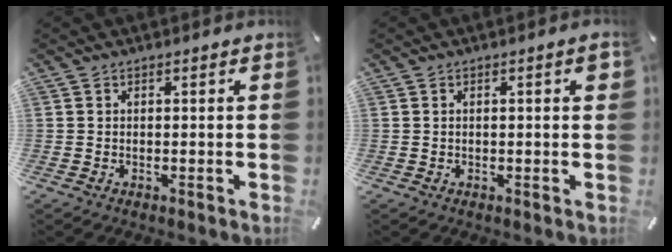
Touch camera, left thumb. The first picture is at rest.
{"total": 2.3, "force": [0.3, 0.5, 2.3], "torque": [-0.033, -0.001, 0.002]}